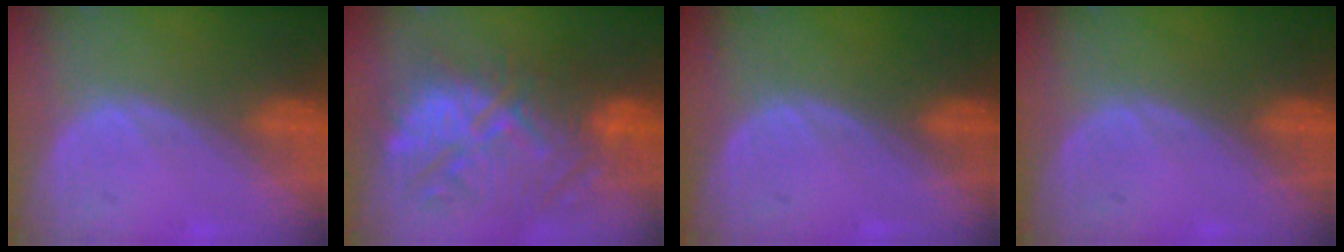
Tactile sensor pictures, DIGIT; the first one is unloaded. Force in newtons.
{"total": 11.9, "press": 11.5, "slide": 3.0}
{"total": 0.0}
{"total": 0.0}